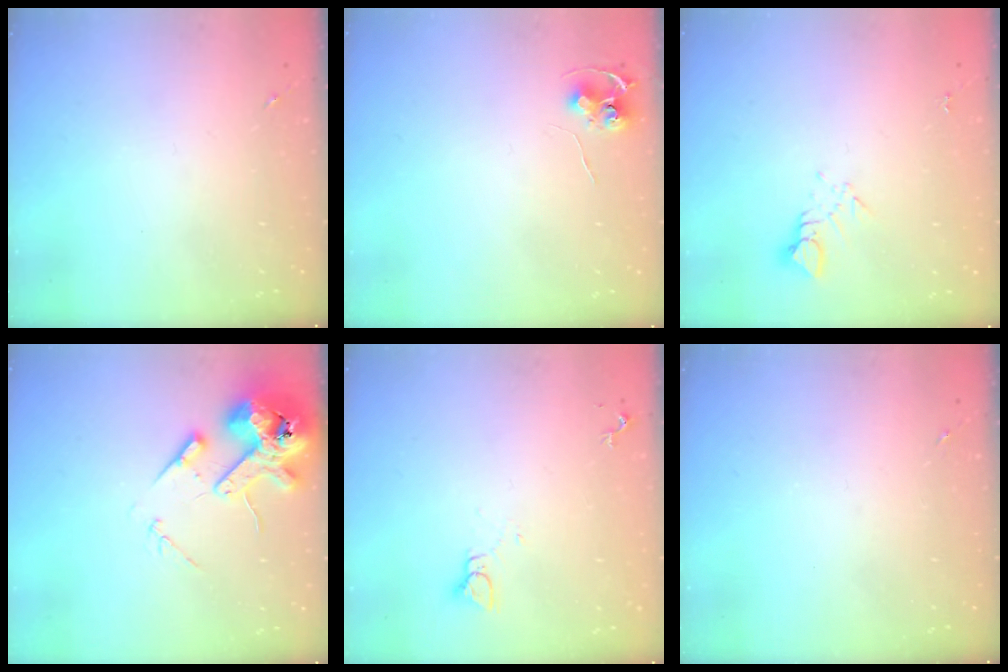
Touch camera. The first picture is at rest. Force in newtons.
{"total": 6.9, "press": 6.9, "slide": 0.5}
{"total": 3.2, "press": 3.2, "slide": 0.2}
{"total": 14.6, "press": 14.4, "slide": 2.5}
{"total": 2.8, "press": 2.8, "slide": 0.1}
{"total": 0.0}